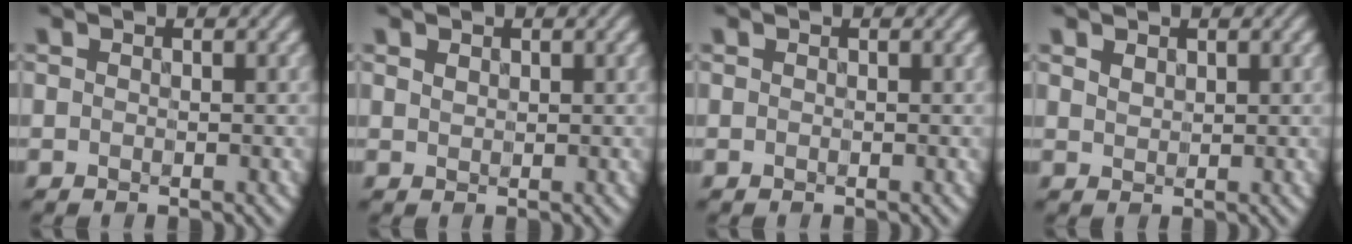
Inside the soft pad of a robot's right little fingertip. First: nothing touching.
{"total": 0.8, "force": [0.5, 0.6, 0.4], "torque": [-0.010, 0.001, 0.010]}
{"total": 0.0}
{"total": 1.2, "force": [0.7, 0.8, 0.6], "torque": [-0.015, 0.000, 0.016]}